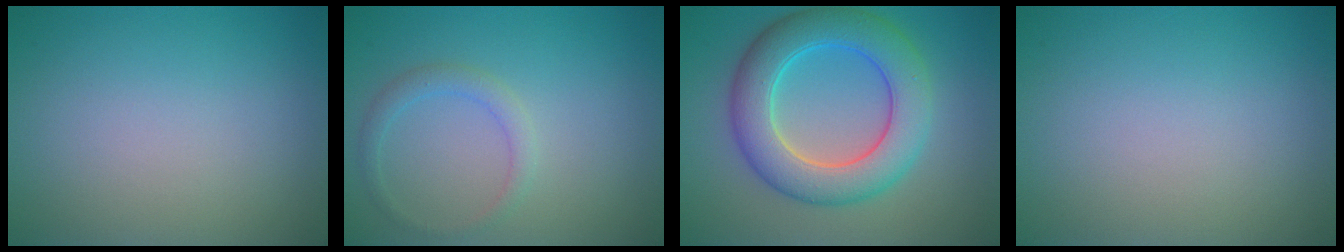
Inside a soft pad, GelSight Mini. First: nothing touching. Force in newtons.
{"total": 1.7, "press": 1.7, "slide": 0.1}
{"total": 7.7, "press": 7.7, "slide": 0.3}
{"total": 0.0}